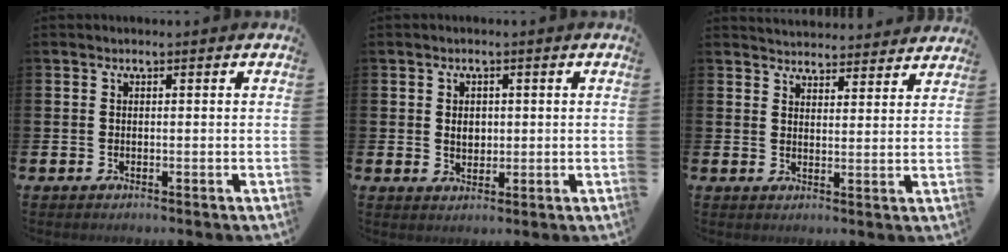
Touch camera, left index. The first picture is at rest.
{"total": 2.2, "force": [0.5, 1.7, 1.3], "torque": [-0.005, 0.001, 0.003]}
{"total": 4.3, "force": [4.2, 0.6, -0.2], "torque": [-0.005, -0.027, 0.077]}